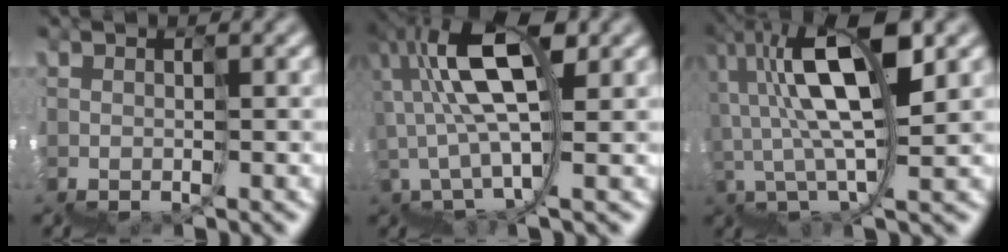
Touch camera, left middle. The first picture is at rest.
{"total": 7.5, "force": [2.6, 2.5, 6.6], "torque": [-0.127, 0.027, 0.028]}
{"total": 7.9, "force": [3.3, 2.0, 6.8], "torque": [-0.136, 0.037, 0.044]}